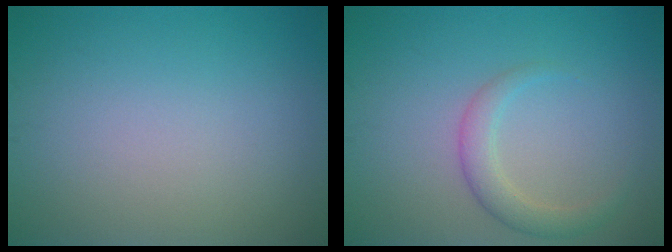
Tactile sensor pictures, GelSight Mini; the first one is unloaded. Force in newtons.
{"total": 2.4, "press": 2.4, "slide": 0.1}